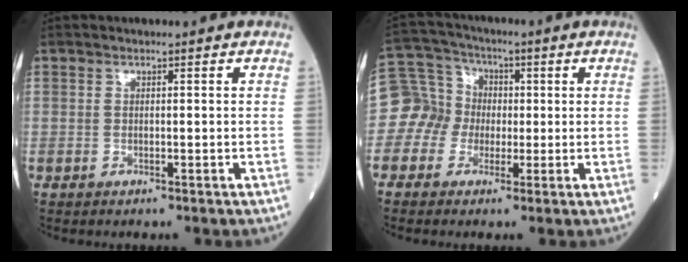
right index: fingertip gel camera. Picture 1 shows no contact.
{"total": 8.1, "force": [-0.9, 8.0, 0.8], "torque": [-0.022, 0.038, -0.019]}